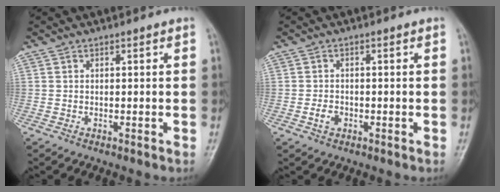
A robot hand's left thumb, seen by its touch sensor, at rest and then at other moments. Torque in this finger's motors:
{"motor_torque": [-0.11, 0.45, 0.27, 0.06, -0.02]}